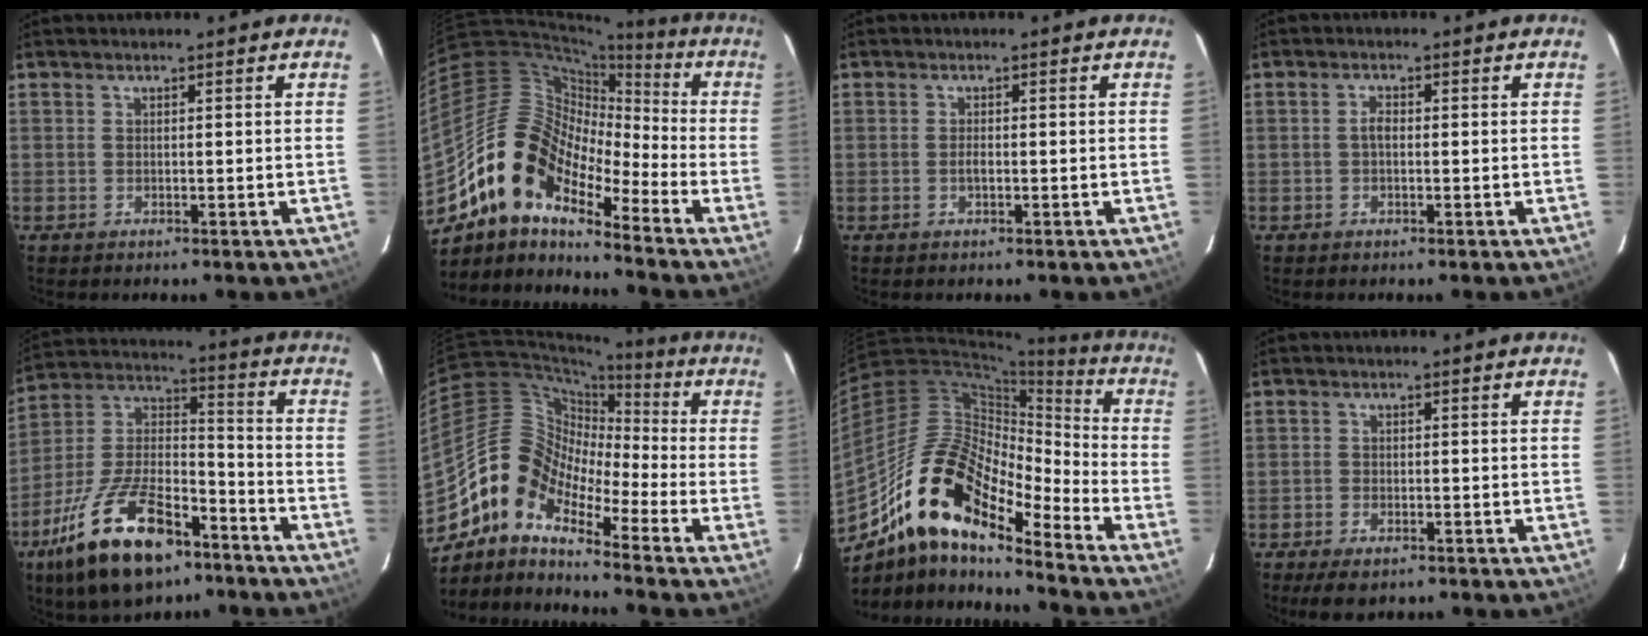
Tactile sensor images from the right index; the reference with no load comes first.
{"total": 15.4, "force": [-10.6, 6.8, 8.8], "torque": [-0.147, 0.007, -0.217]}
{"total": 1.2, "force": [-0.4, 0.5, 1.1], "torque": [-0.021, 0.000, -0.008]}
{"total": 1.5, "force": [-0.2, 0.9, 1.2], "torque": [-0.025, 0.007, -0.006]}
{"total": 22.5, "force": [-13.3, 10.1, 15.0], "torque": [-0.297, -0.002, -0.225]}
{"total": 11.0, "force": [-7.2, 5.5, 6.2], "torque": [-0.098, 0.023, -0.164]}
{"total": 18.9, "force": [-13.6, 6.3, 11.6], "torque": [-0.195, -0.004, -0.270]}
{"total": 4.7, "force": [-3.4, 2.0, 2.6], "torque": [-0.065, -0.015, -0.055]}